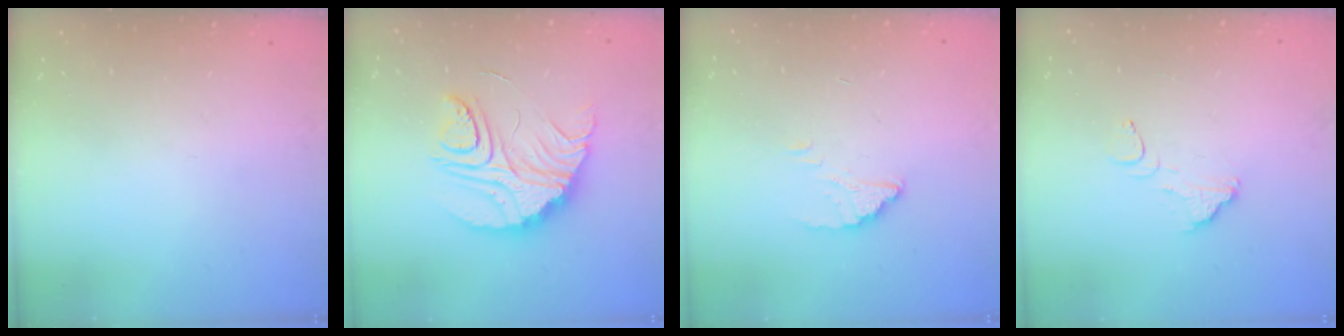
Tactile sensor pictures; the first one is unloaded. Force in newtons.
{"total": 15.9, "press": 15.8, "slide": 1.7}
{"total": 2.1, "press": 2.1, "slide": 0.2}
{"total": 2.9, "press": 2.9, "slide": 0.1}